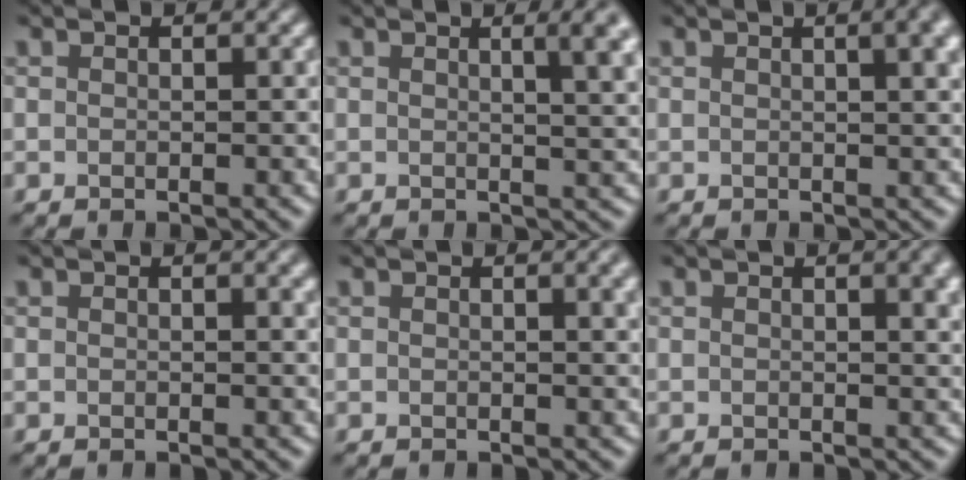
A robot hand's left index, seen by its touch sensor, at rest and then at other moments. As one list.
[{"total": 5.3, "force": [1.7, 1.9, 4.7], "torque": [-0.029, 0.014, 0.015]}, {"total": 6.0, "force": [2.2, 2.7, 4.9], "torque": [-0.026, 0.028, 0.007]}, {"total": 1.1, "force": [0.6, 0.3, 0.9], "torque": [-0.007, 0.003, 0.007]}, {"total": 2.8, "force": [1.1, 0.9, 2.4], "torque": [-0.017, 0.006, 0.013]}, {"total": 3.6, "force": [1.3, 1.4, 3.1], "torque": [-0.026, 0.006, 0.017]}]